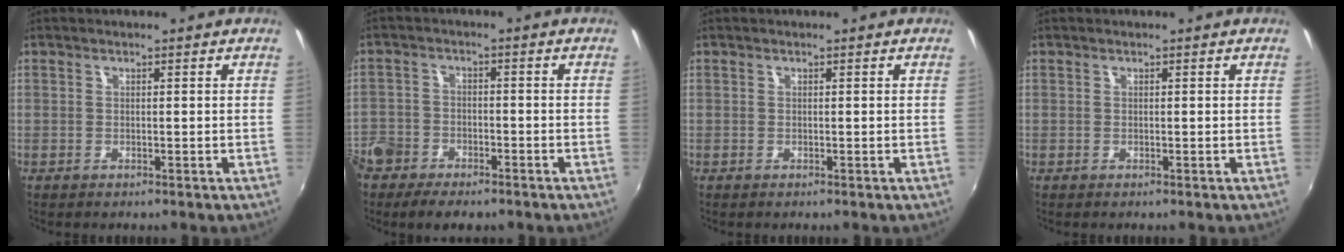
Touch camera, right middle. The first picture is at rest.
{"total": 10.1, "force": [-7.0, 6.0, 4.1], "torque": [-0.121, -0.010, -0.128]}
{"total": 0.0}
{"total": 0.0}